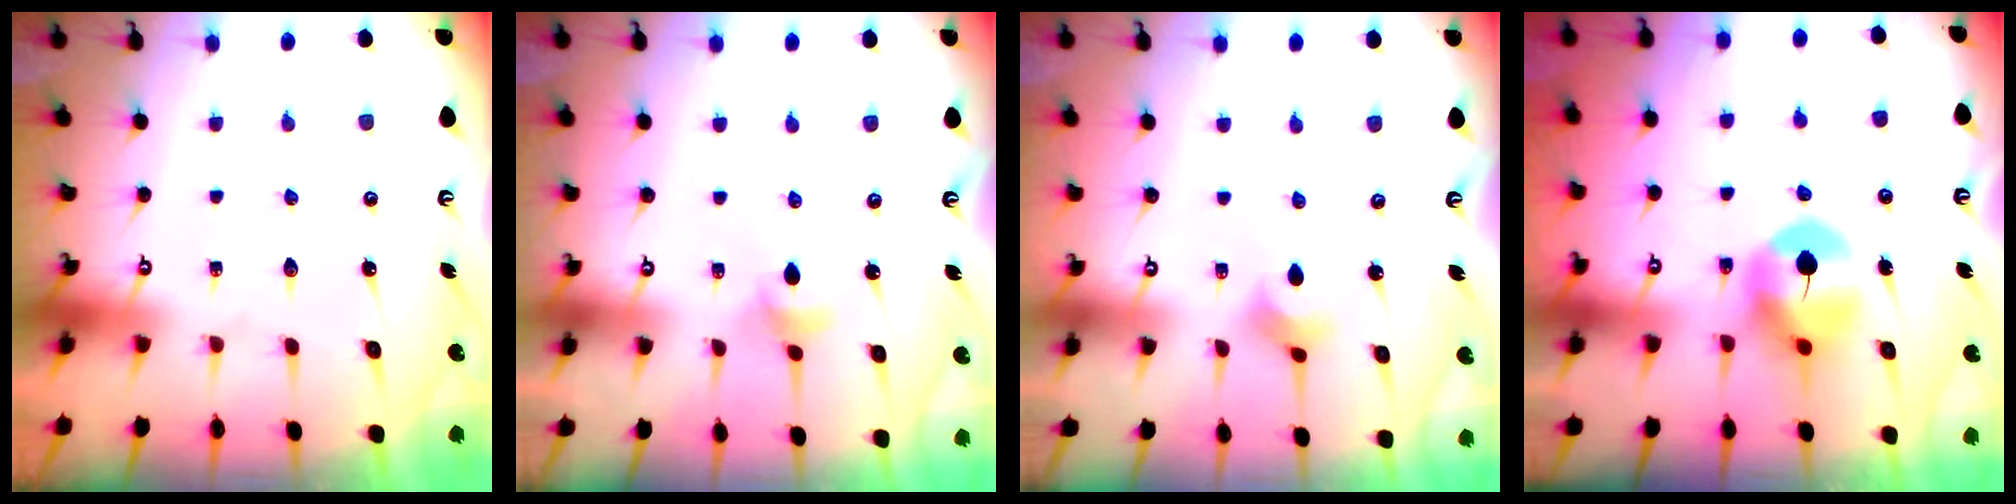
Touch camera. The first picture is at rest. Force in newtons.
{"total": 4.3, "press": 4.2, "slide": 0.9}
{"total": 2.6, "press": 2.5, "slide": 0.6}
{"total": 7.4, "press": 7.4, "slide": 0.3}